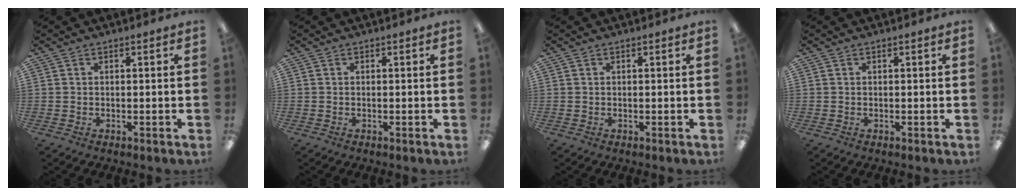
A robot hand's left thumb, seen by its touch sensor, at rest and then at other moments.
{"total": 0.0}
{"total": 0.0}
{"total": 0.0}